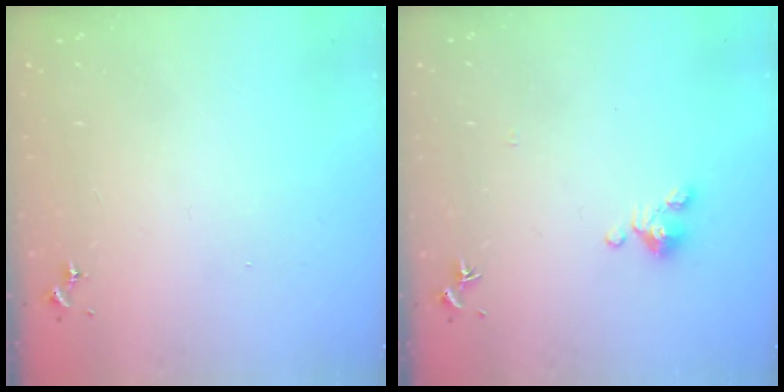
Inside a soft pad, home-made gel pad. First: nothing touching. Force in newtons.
{"total": 2.9, "press": 2.9, "slide": 0.4}